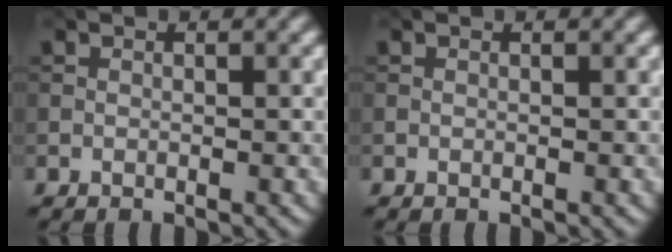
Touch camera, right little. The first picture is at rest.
{"total": 0.0}